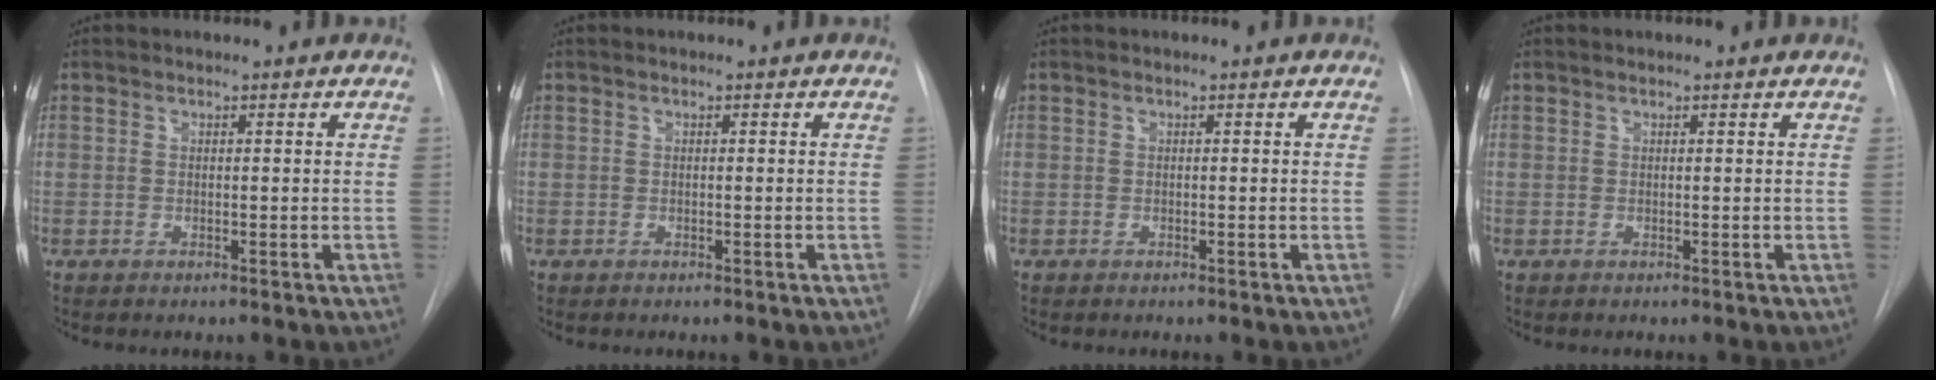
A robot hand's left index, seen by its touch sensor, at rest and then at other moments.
{"total": 0.0}
{"total": 0.0}
{"total": 0.7, "force": [-0.7, -0.2, 0.0], "torque": [-0.004, 0.008, -0.011]}